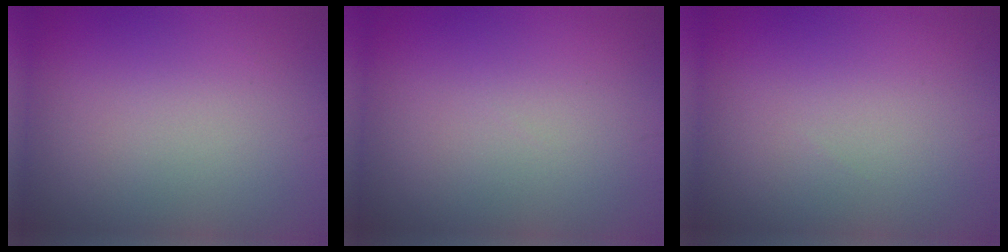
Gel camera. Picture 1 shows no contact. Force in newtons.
{"total": 0.0}
{"total": 0.0}